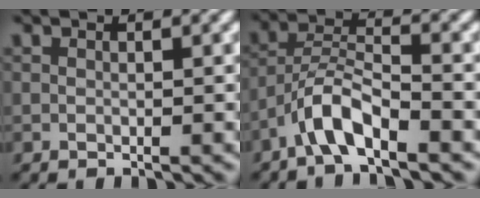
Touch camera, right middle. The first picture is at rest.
{"total": 4.1, "force": [-2.9, 0.7, 2.8], "torque": [-0.052, 0.014, -0.060]}